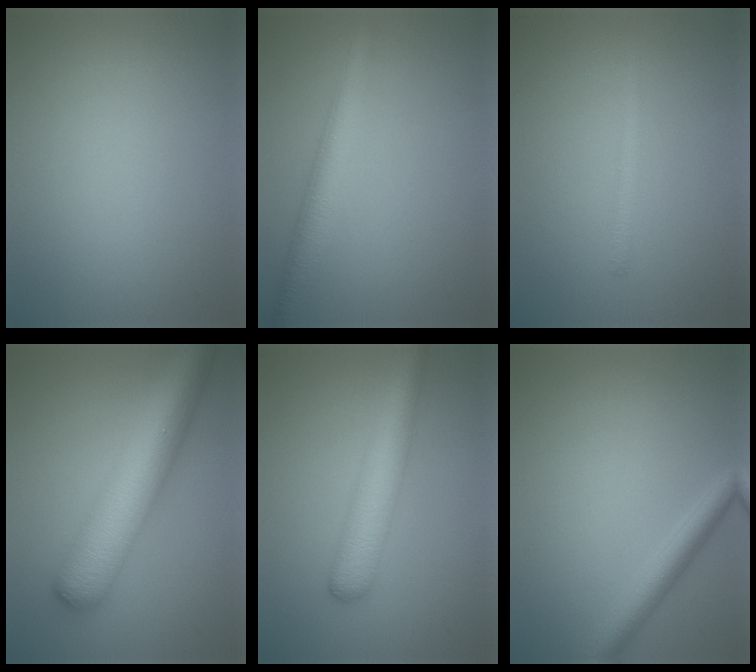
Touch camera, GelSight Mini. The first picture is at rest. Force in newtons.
{"total": 4.2, "press": 4.2, "slide": 0.2}
{"total": 1.1, "press": 1.1, "slide": 0.1}
{"total": 9.3, "press": 9.2, "slide": 0.3}
{"total": 5.5, "press": 5.5, "slide": 0.2}
{"total": 3.0, "press": 2.9, "slide": 0.2}